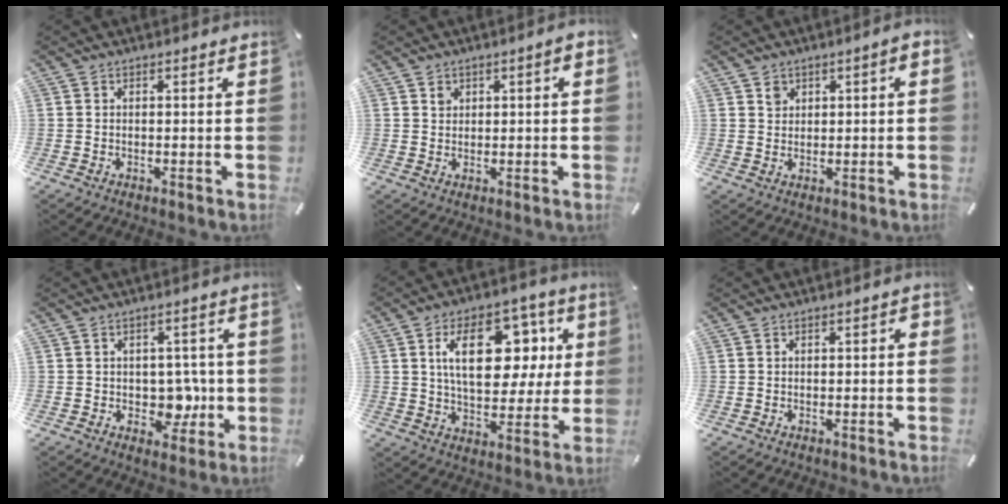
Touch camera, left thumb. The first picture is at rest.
{"total": 2.1, "force": [0.9, 1.7, 1.0], "torque": [-0.007, -0.001, 0.010]}
{"total": 2.4, "force": [1.1, 2.0, 0.9], "torque": [-0.005, 0.000, 0.014]}
{"total": 6.9, "force": [-0.5, 5.6, 4.0], "torque": [-0.032, -0.001, -0.011]}
{"total": 17.9, "force": [5.5, 10.9, 13.1], "torque": [-0.198, 0.003, 0.092]}
{"total": 1.4, "force": [-0.6, 0.7, 1.0], "torque": [-0.018, 0.006, -0.013]}